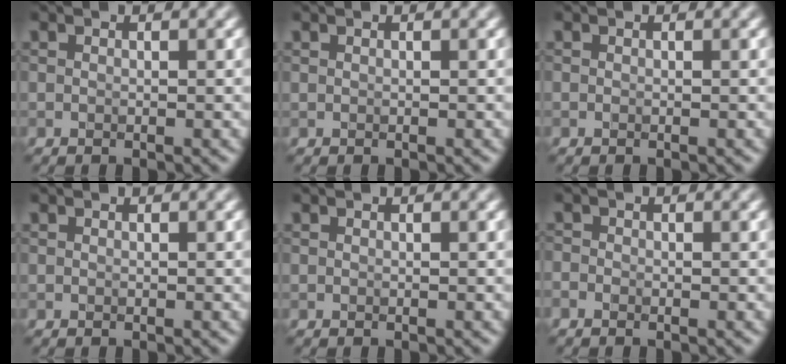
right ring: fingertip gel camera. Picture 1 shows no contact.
{"total": 0.0}
{"total": 0.0}
{"total": 0.0}
{"total": 0.0}
{"total": 0.8, "force": [-0.6, 0.4, 0.3], "torque": [-0.003, -0.002, -0.014]}